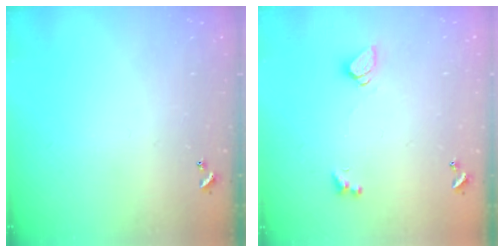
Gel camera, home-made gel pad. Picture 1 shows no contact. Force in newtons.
{"total": 1.2, "press": 1.1, "slide": 0.5}